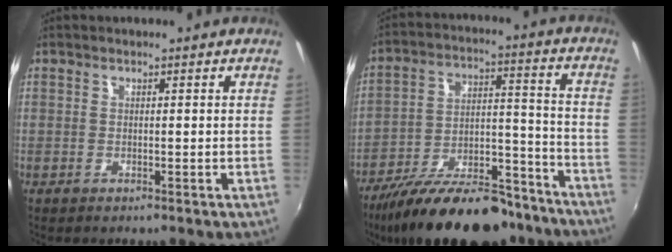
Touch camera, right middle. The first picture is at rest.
{"total": 24.5, "force": [-19.2, 8.5, 12.6], "torque": [-0.214, 0.003, -0.277]}